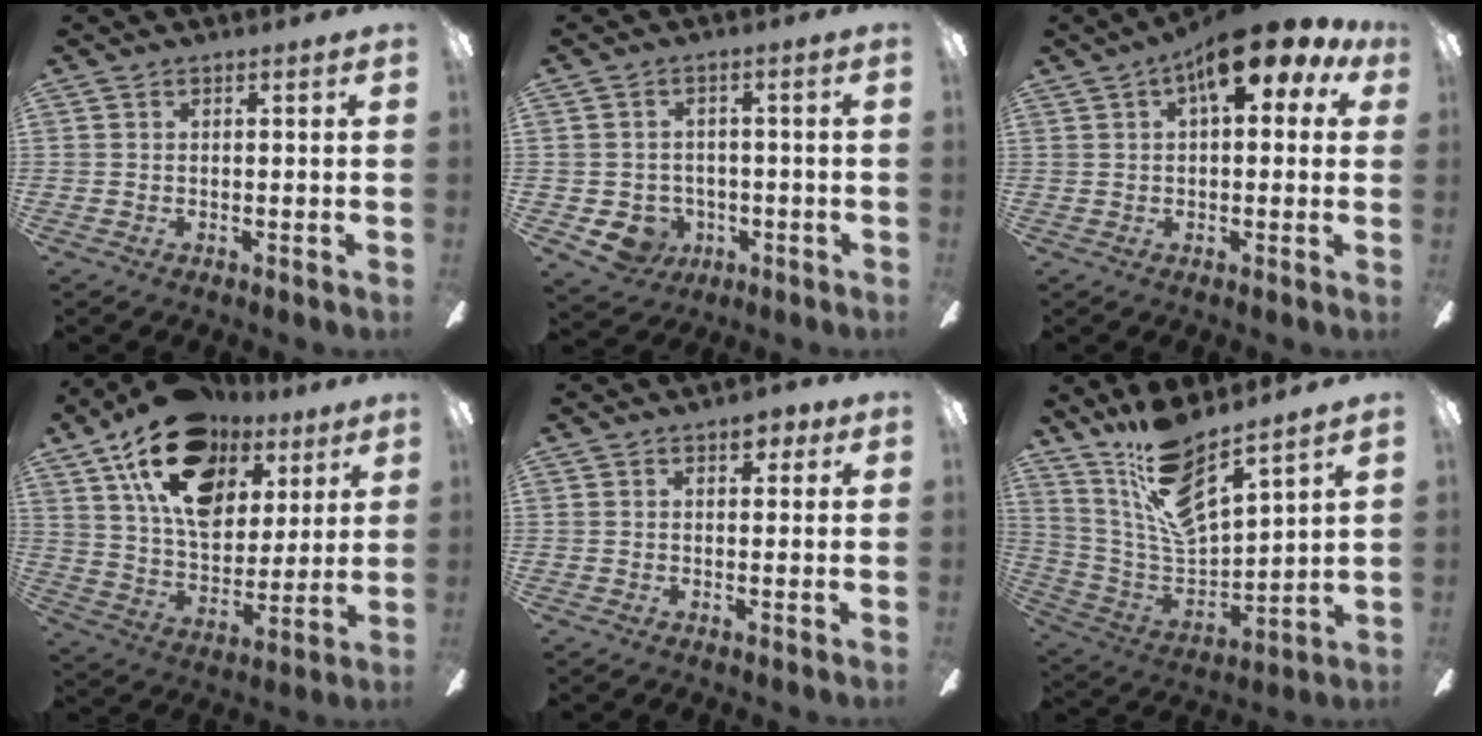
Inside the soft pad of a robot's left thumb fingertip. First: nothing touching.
{"total": 5.8, "force": [-1.8, 5.2, 1.6], "torque": [-0.064, 0.010, -0.030]}
{"total": 12.9, "force": [6.5, 5.0, 10.0], "torque": [-0.140, -0.022, 0.106]}
{"total": 21.1, "force": [11.5, 12.8, 12.1], "torque": [-0.211, -0.048, 0.208]}
{"total": 3.6, "force": [2.2, 2.1, 2.0], "torque": [-0.010, -0.006, 0.032]}
{"total": 15.0, "force": [11.7, 3.8, 8.6], "torque": [-0.188, -0.081, 0.210]}